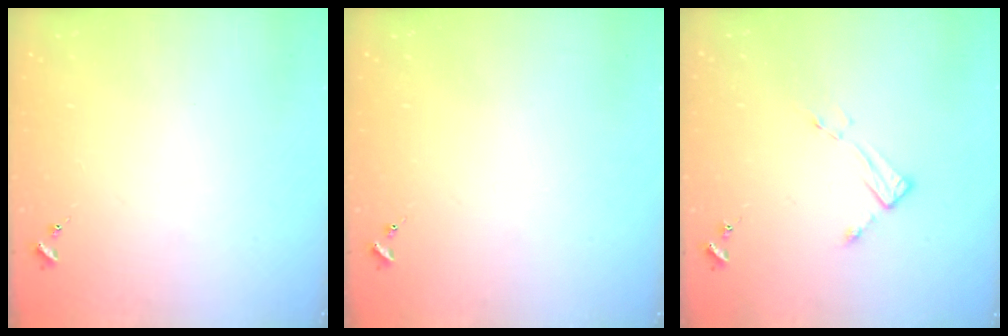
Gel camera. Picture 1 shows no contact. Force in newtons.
{"total": 0.0}
{"total": 4.4, "press": 4.4, "slide": 0.2}